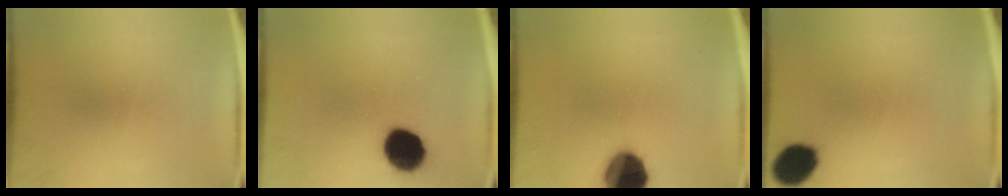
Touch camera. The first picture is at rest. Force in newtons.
{"total": 12.6}
{"total": 14.1}
{"total": 9.8}